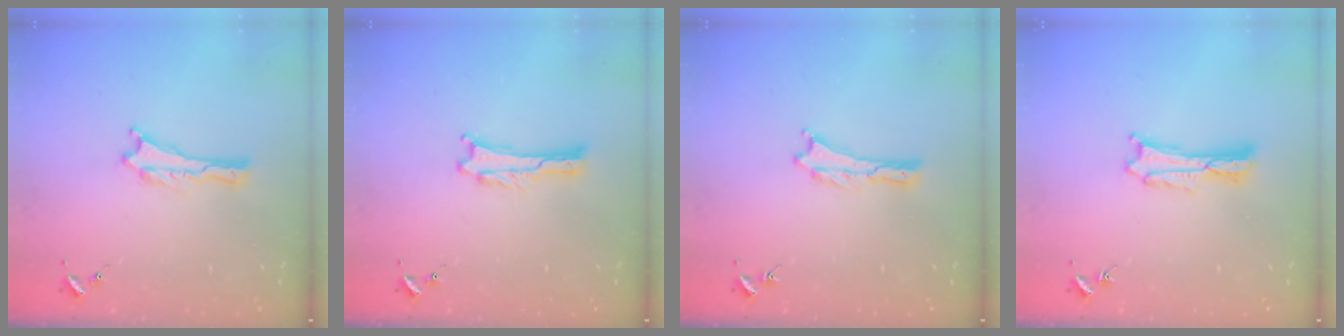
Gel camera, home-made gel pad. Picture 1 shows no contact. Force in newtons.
{"total": 0.0}
{"total": 0.0}
{"total": 1.2, "press": 1.2, "slide": 0.2}